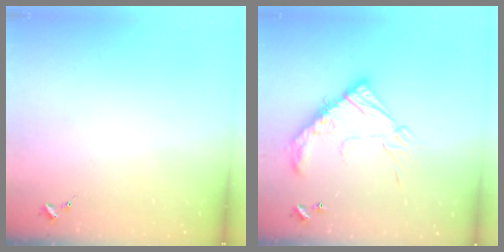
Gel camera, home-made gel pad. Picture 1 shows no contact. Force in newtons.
{"total": 17.6, "press": 17.6, "slide": 1.2}